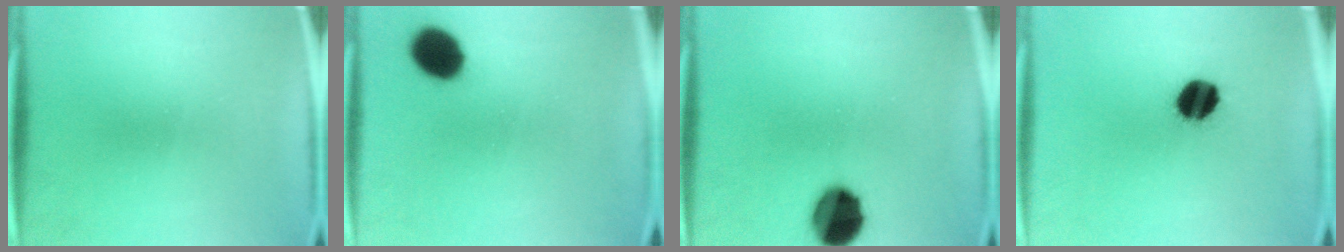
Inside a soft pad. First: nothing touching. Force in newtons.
{"total": 9.4}
{"total": 12.3}
{"total": 9.8}